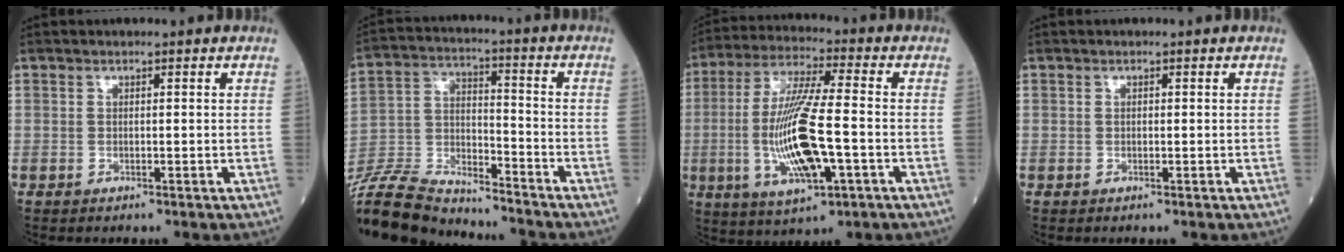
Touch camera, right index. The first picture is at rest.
{"total": 16.8, "force": [-16.1, 1.9, 4.5], "torque": [-0.096, 0.008, -0.287]}
{"total": 14.7, "force": [-2.9, 2.4, 14.2], "torque": [-0.291, -0.008, -0.050]}
{"total": 0.0}